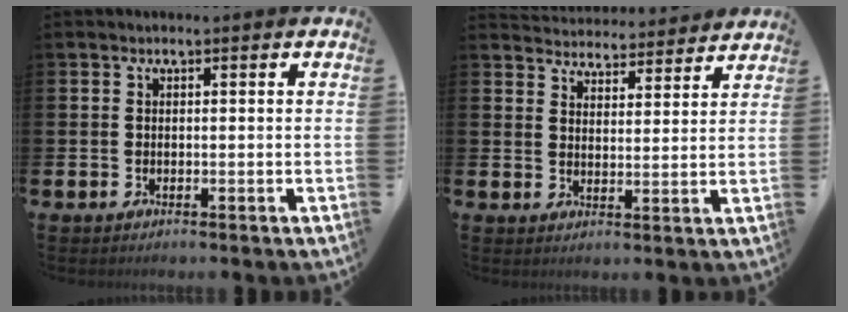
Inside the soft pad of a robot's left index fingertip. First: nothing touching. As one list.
[{"total": 4.6, "force": [4.5, 0.6, -0.3], "torque": [-0.006, -0.039, 0.078]}]